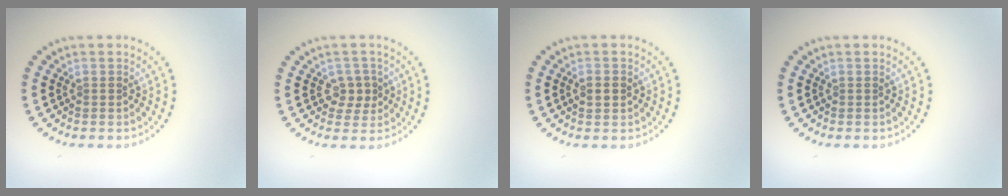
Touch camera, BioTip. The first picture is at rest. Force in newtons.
{"total": 2.1, "press": 1.9, "slide": 0.8}
{"total": 1.9, "press": 1.9, "slide": 0.2}
{"total": 0.0}